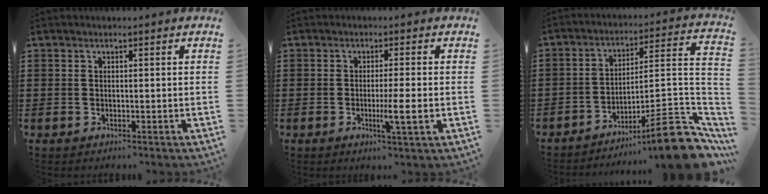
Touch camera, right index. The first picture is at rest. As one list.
[{"total": 4.5, "force": [-1.1, -0.1, 4.4], "torque": [-0.073, -0.013, -0.020]}, {"total": 11.9, "force": [-8.2, 1.4, 8.5], "torque": [-0.114, 0.018, -0.147]}]